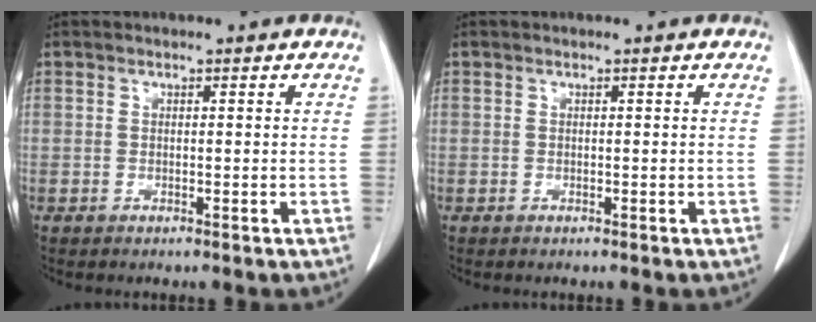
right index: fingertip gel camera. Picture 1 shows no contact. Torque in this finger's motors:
{"motor_torque": [0.00, 0.00, 0.00, 0.00]}